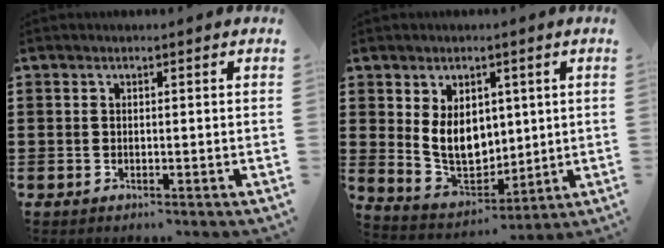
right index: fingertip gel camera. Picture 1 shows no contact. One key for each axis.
{"total": 8.4, "fx": 1.9, "fy": 6.2, "fz": 5.4, "tx": -0.099, "ty": 0.003, "tz": 0.037}